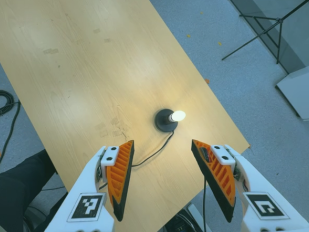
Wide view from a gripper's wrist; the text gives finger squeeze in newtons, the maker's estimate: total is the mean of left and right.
{"total": 0.0}